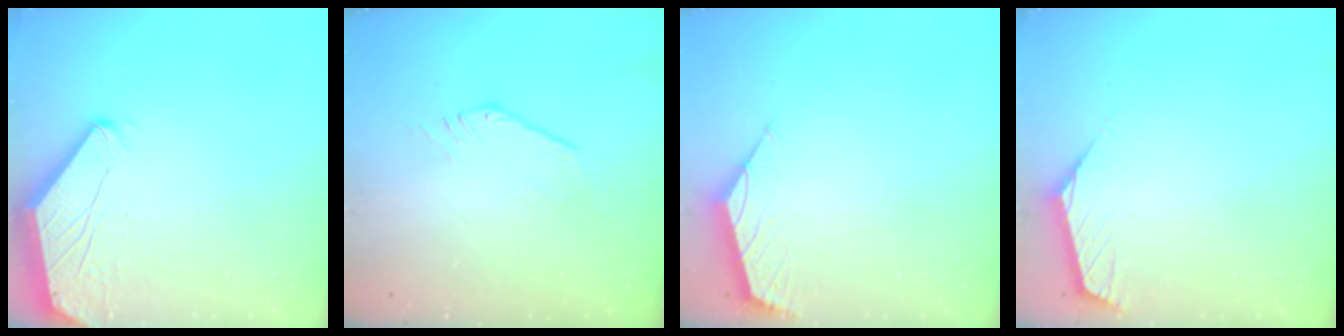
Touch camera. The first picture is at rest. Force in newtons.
{"total": 1.4, "press": 1.4, "slide": 0.1}
{"total": 2.1, "press": 2.0, "slide": 0.6}
{"total": 1.0, "press": 1.0, "slide": 0.2}